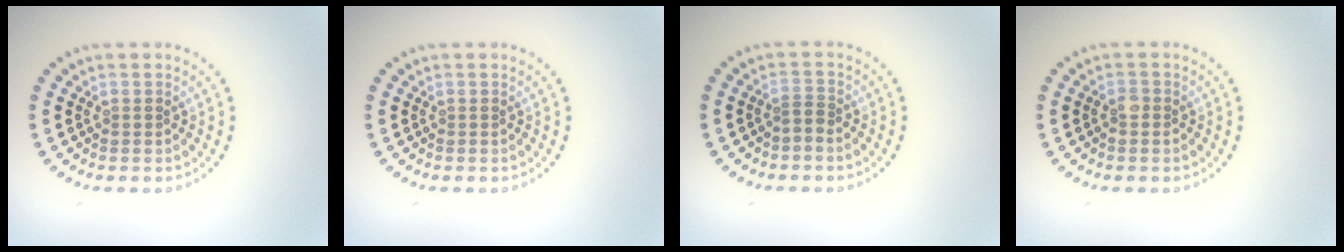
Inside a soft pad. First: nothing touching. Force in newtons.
{"total": 0.0}
{"total": 1.1, "press": 0.6, "slide": 0.9}
{"total": 0.9, "press": 0.8, "slide": 0.5}